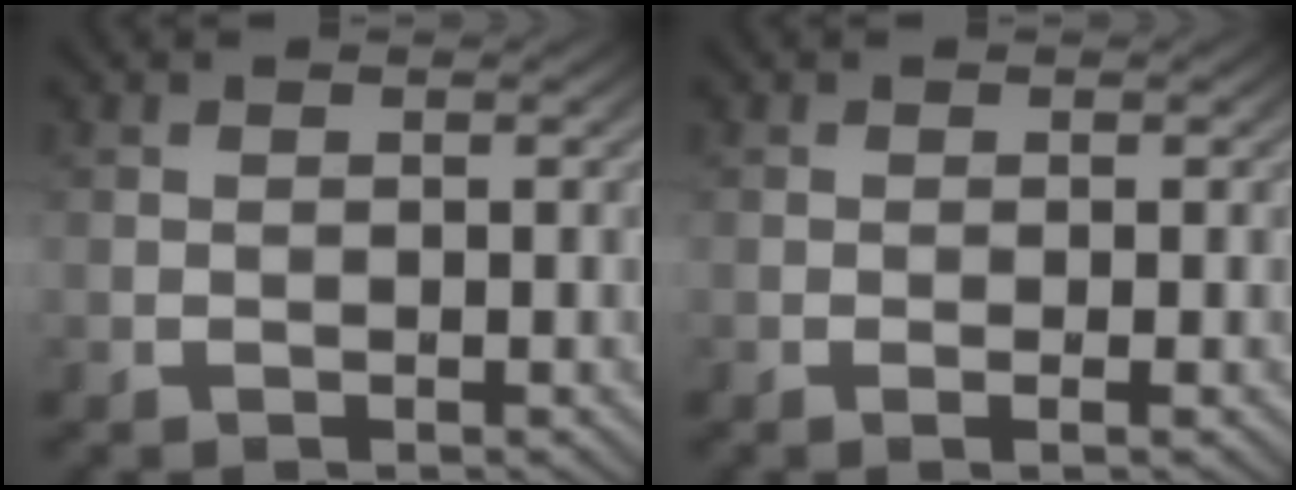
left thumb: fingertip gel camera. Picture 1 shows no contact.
{"total": 0.6, "force": [-0.2, -0.1, 0.6], "torque": [-0.013, -0.002, -0.005]}